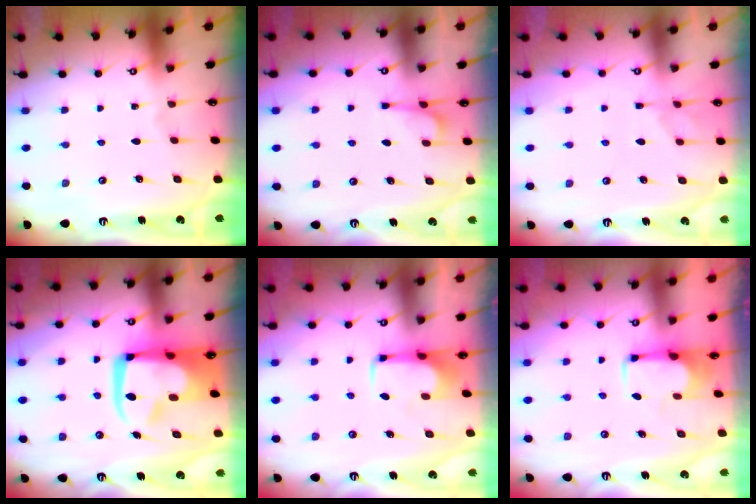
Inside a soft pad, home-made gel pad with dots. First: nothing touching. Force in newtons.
{"total": 2.4, "press": 2.3, "slide": 0.8}
{"total": 4.9, "press": 4.7, "slide": 1.3}
{"total": 14.7, "press": 14.6, "slide": 2.0}
{"total": 2.1, "press": 2.1, "slide": 0.4}
{"total": 1.8, "press": 1.6, "slide": 0.8}